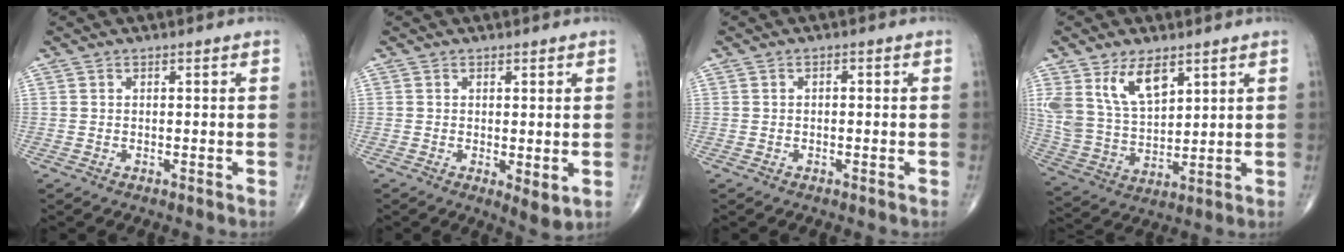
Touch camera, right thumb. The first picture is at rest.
{"total": 3.6, "force": [-0.4, 1.2, 3.4], "torque": [-0.049, -0.014, -0.004]}
{"total": 0.7, "force": [0.0, 0.4, 0.5], "torque": [-0.007, 0.001, -0.003]}
{"total": 11.8, "force": [6.5, 6.1, 7.7], "torque": [-0.135, -0.026, 0.141]}